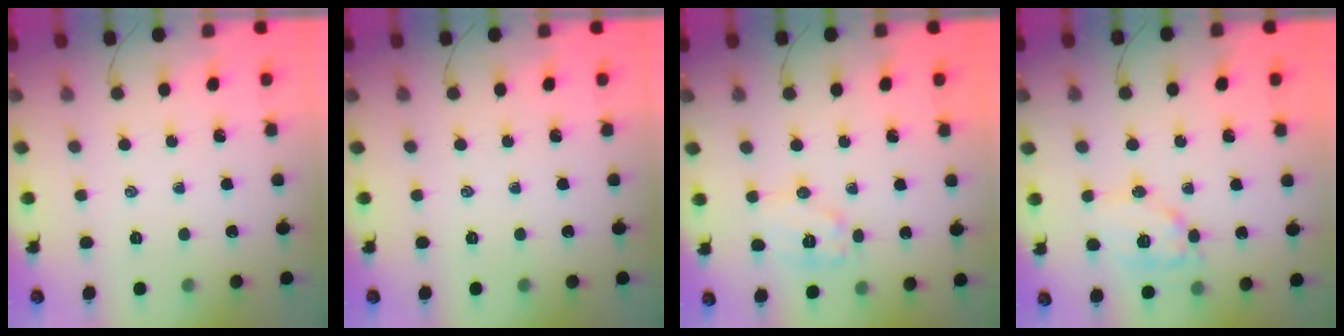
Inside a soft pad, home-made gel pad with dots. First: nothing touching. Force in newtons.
{"total": 0.0}
{"total": 8.7, "press": 8.6, "slide": 0.5}
{"total": 12.4, "press": 12.3, "slide": 1.2}